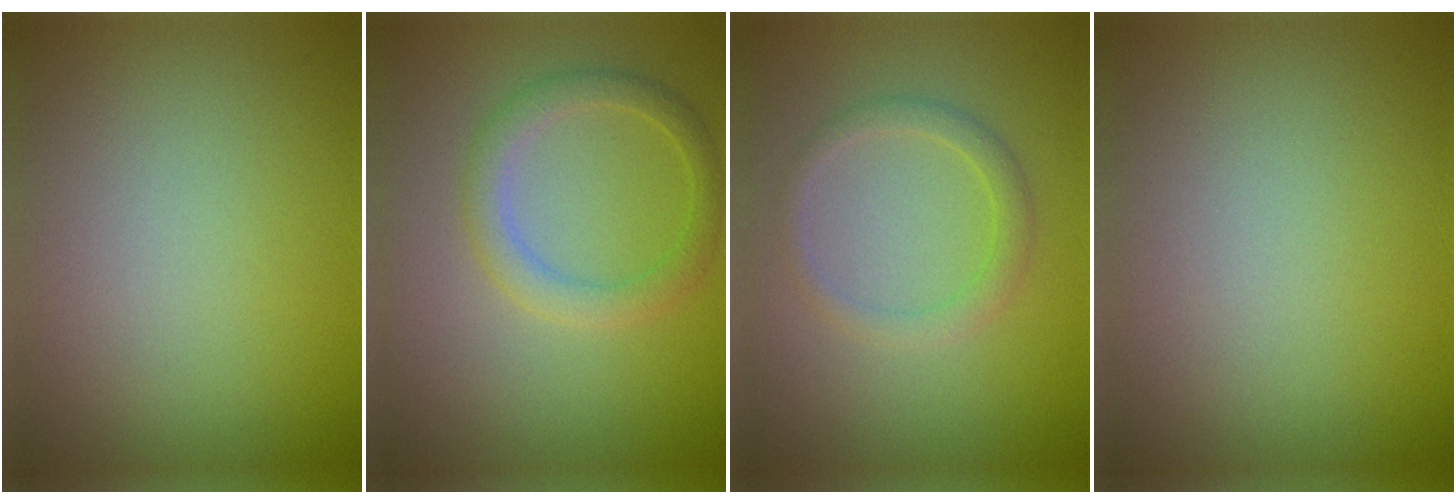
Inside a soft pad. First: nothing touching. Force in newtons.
{"total": 2.7, "press": 2.7, "slide": 0.1}
{"total": 1.8, "press": 1.8, "slide": 0.0}
{"total": 0.0}